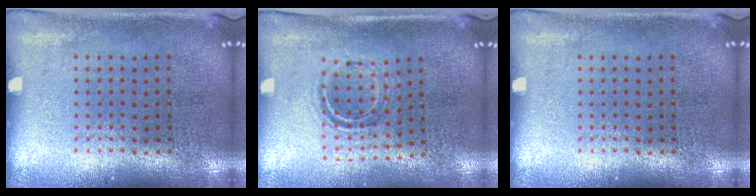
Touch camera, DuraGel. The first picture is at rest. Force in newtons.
{"total": 1.0, "press": 0.9, "slide": 0.3}
{"total": 0.0}